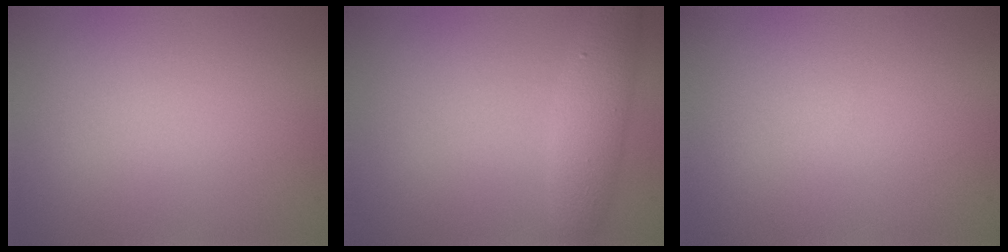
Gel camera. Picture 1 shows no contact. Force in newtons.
{"total": 2.7, "press": 2.7, "slide": 0.1}
{"total": 0.0}